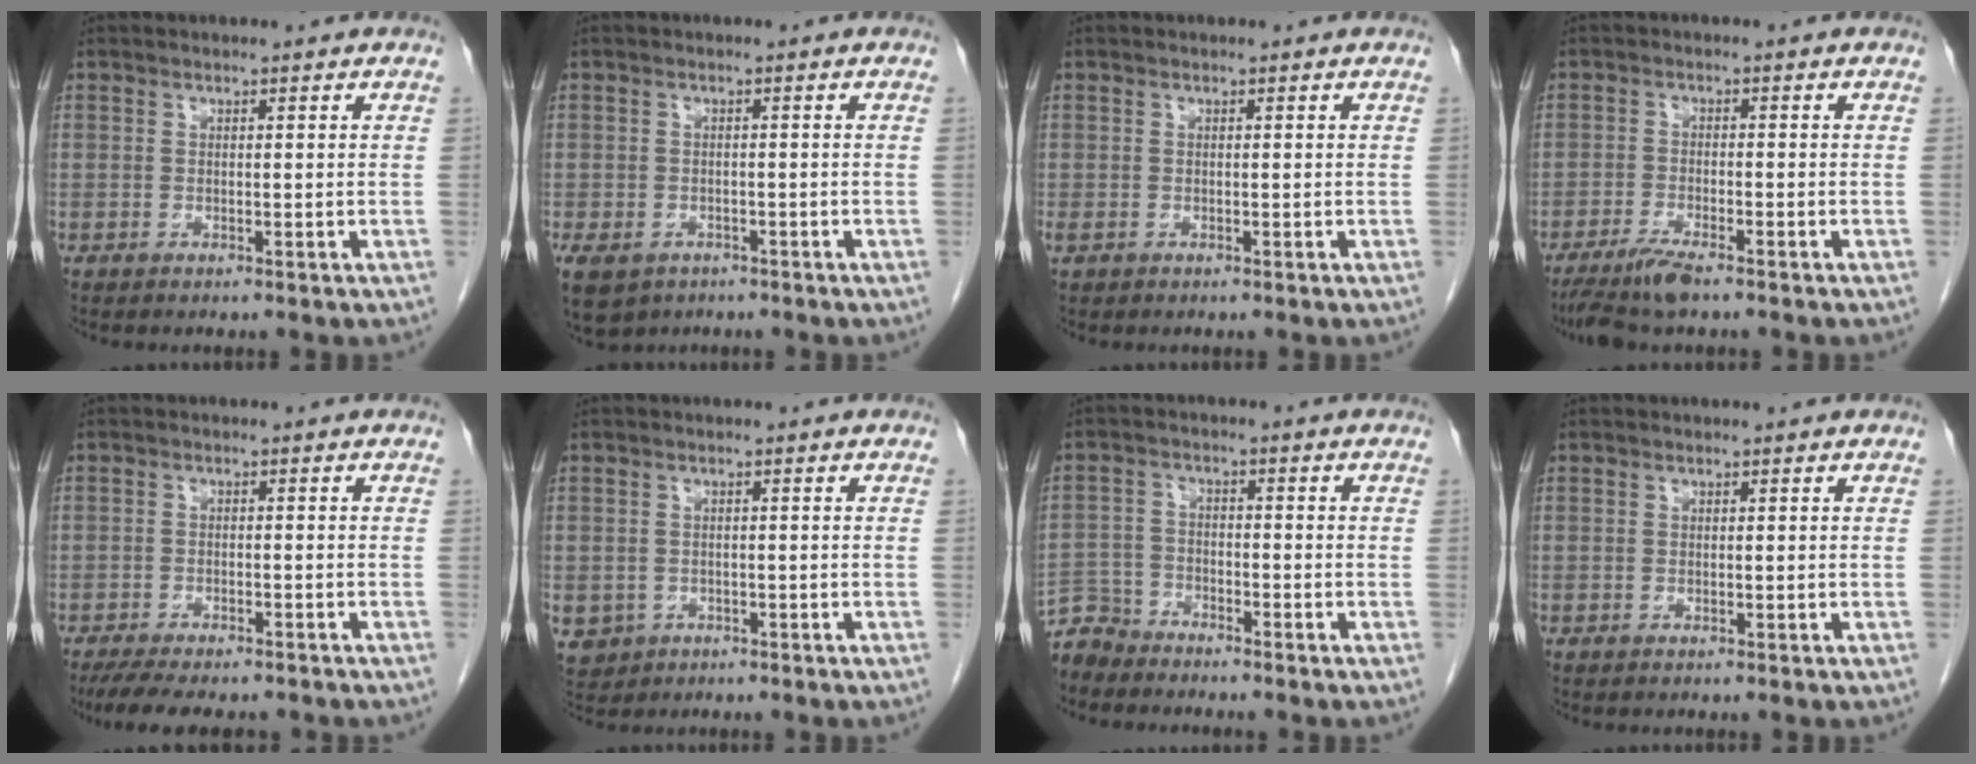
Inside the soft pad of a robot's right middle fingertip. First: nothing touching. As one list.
[{"total": 11.4, "force": [-6.4, 8.3, 4.5], "torque": [-0.133, -0.014, -0.082]}, {"total": 0.7, "force": [-0.3, 0.5, 0.4], "torque": [-0.012, 0.000, 0.000]}, {"total": 5.3, "force": [-4.2, 0.5, 3.3], "torque": [-0.063, -0.014, -0.076]}, {"total": 10.2, "force": [-8.6, 3.0, 4.6], "torque": [-0.068, -0.008, -0.126]}, {"total": 5.5, "force": [-2.3, 4.9, 1.2], "torque": [-0.030, 0.001, -0.031]}, {"total": 4.9, "force": [-4.8, 1.2, -0.5], "torque": [0.011, -0.006, -0.095]}, {"total": 0.0}]